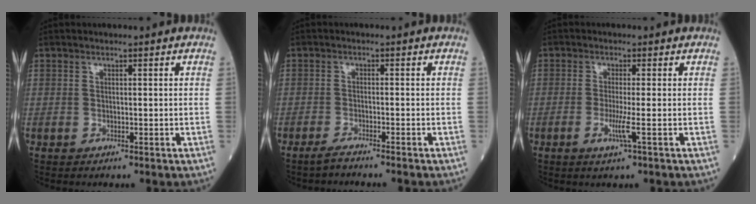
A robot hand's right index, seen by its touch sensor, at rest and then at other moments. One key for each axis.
{"total": 2.6, "fx": -2.3, "fy": -0.3, "fz": 1.1, "tx": -0.028, "ty": -0.003, "tz": -0.040}
{"total": 3.1, "fx": -1.1, "fy": -0.5, "fz": 2.9, "tx": -0.063, "ty": -0.008, "tz": -0.022}